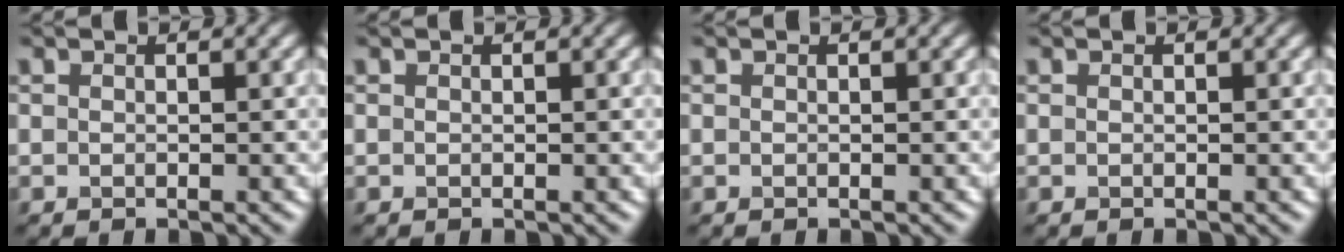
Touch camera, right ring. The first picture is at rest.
{"total": 0.0}
{"total": 0.0}
{"total": 0.0}